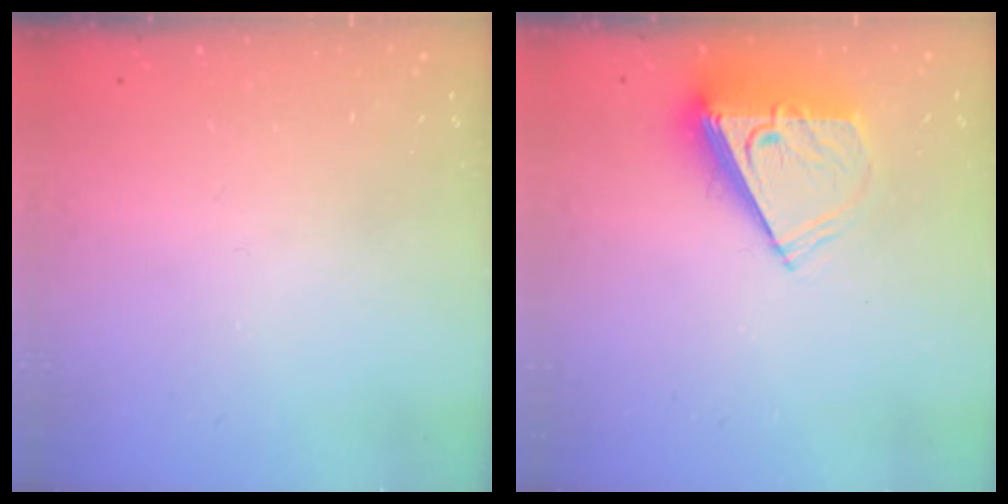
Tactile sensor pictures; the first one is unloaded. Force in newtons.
{"total": 7.1, "press": 7.0, "slide": 1.0}